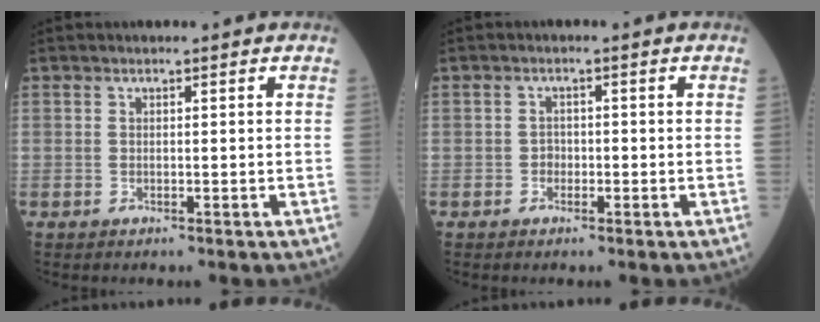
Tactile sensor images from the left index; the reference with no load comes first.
{"total": 1.6, "force": [-1.0, 1.1, 0.7], "torque": [-0.004, 0.001, -0.018]}